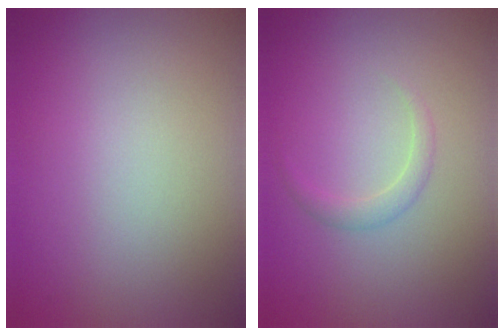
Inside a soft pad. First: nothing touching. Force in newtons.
{"total": 0.7, "press": 0.7, "slide": 0.1}